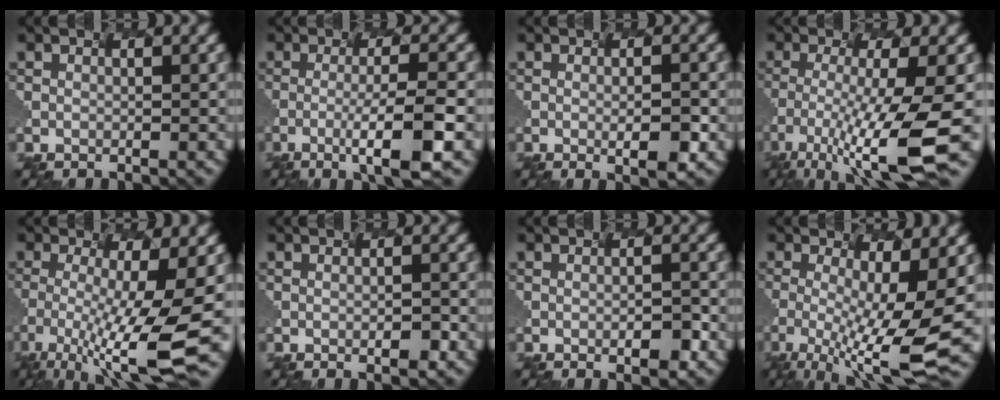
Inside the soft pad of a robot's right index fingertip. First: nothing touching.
{"total": 5.1, "force": [-2.3, 0.2, 4.5], "torque": [-0.085, -0.006, -0.018]}
{"total": 2.3, "force": [-1.3, -0.2, 1.9], "torque": [-0.045, -0.004, 0.011]}
{"total": 7.9, "force": [-4.6, 0.4, 6.4], "torque": [-0.129, -0.018, -0.057]}
{"total": 8.0, "force": [-3.6, 0.6, 7.1], "torque": [-0.137, -0.019, -0.035]}
{"total": 1.2, "force": [-1.0, -0.4, 0.7], "torque": [-0.023, -0.005, 0.012]}
{"total": 1.8, "force": [-1.3, -0.3, 1.2], "torque": [-0.033, -0.004, 0.010]}
{"total": 7.9, "force": [-2.5, 0.9, 7.5], "torque": [-0.136, -0.023, -0.011]}